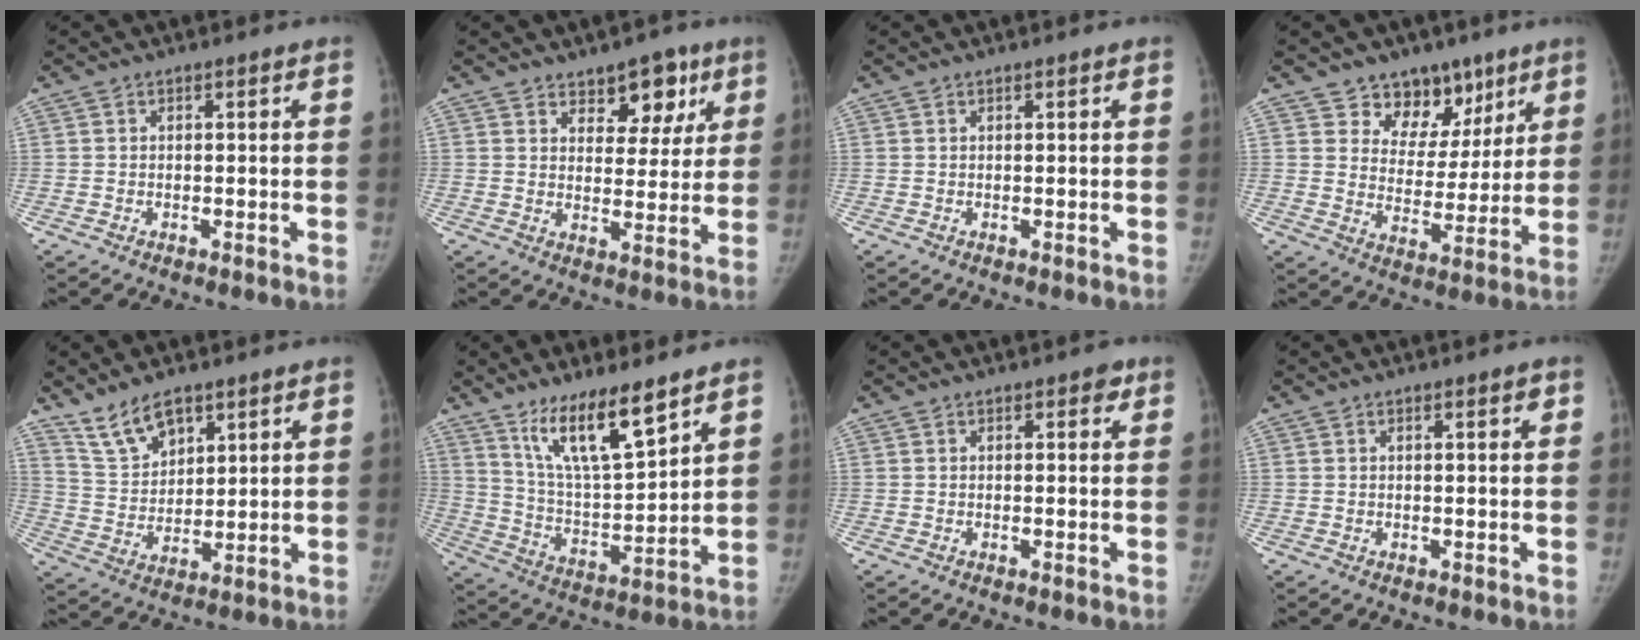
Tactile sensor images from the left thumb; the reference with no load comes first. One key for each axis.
{"total": 7.9, "fx": 4.8, "fy": 4.9, "fz": 3.9, "tx": -0.013, "ty": -0.024, "tz": 0.070}
{"total": 0.0}
{"total": 11.3, "fx": 7.4, "fy": 7.8, "fz": 3.3, "tx": 0.004, "ty": -0.039, "tz": 0.122}
{"total": 8.5, "fx": 6.3, "fy": 4.1, "fz": 4.0, "tx": -0.054, "ty": -0.034, "tz": 0.130}
{"total": 14.0, "fx": 9.7, "fy": 3.2, "fz": 9.6, "tx": -0.152, "ty": -0.064, "tz": 0.190}
{"total": 1.5, "fx": 0.7, "fy": 0.8, "fz": 1.0, "tx": -0.003, "ty": 0.000, "tz": 0.006}
{"total": 1.1, "fx": 0.5, "fy": 0.2, "fz": 1.0, "tx": -0.013, "ty": 0.001, "tz": 0.007}